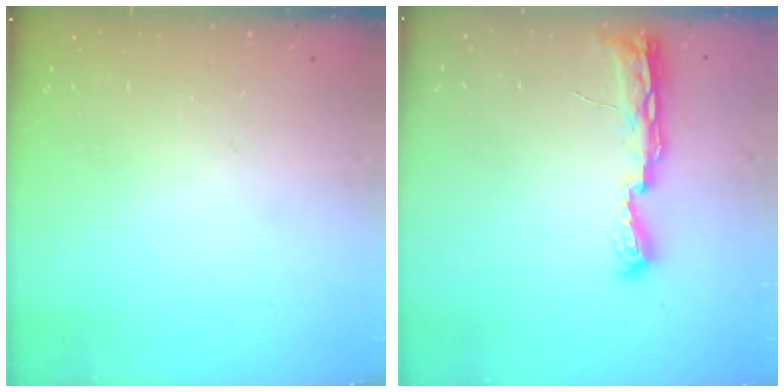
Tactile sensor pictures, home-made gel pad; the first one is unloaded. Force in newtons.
{"total": 10.6, "press": 9.1, "slide": 5.5}